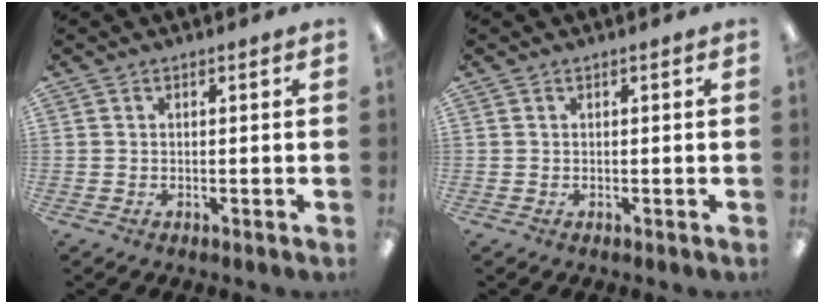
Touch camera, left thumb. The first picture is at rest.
{"total": 0.0}